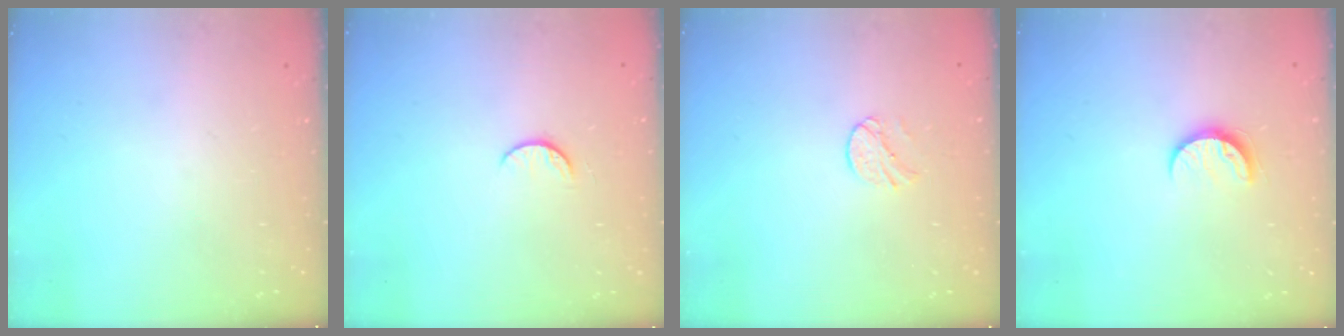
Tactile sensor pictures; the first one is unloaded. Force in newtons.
{"total": 5.2, "press": 5.2, "slide": 0.6}
{"total": 5.8, "press": 5.8, "slide": 0.6}
{"total": 7.7, "press": 7.6, "slide": 0.6}